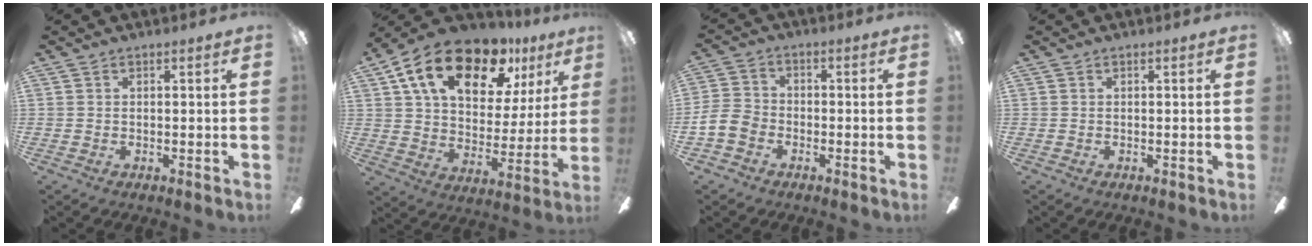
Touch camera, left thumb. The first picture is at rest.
{"total": 21.0, "force": [12.3, 11.1, 12.8], "torque": [-0.212, -0.058, 0.213]}
{"total": 6.3, "force": [-2.8, 4.8, 3.0], "torque": [-0.073, 0.018, -0.053]}
{"total": 0.0}